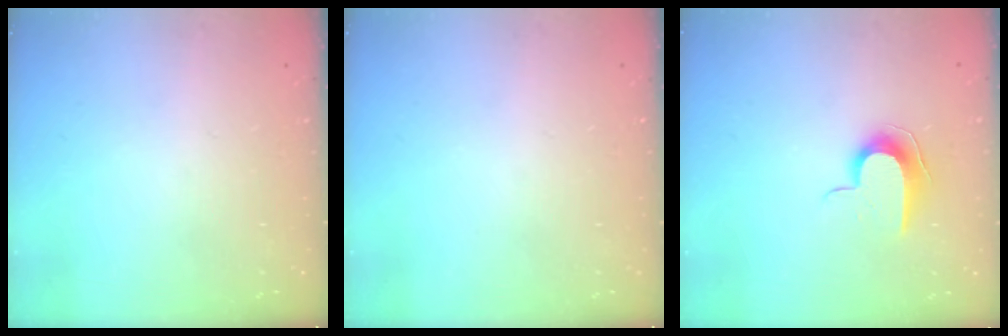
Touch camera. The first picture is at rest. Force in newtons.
{"total": 0.0}
{"total": 8.9, "press": 8.9, "slide": 0.8}